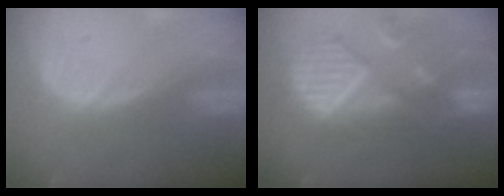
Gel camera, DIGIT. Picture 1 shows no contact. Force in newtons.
{"total": 12.3, "press": 10.6, "slide": 6.2}